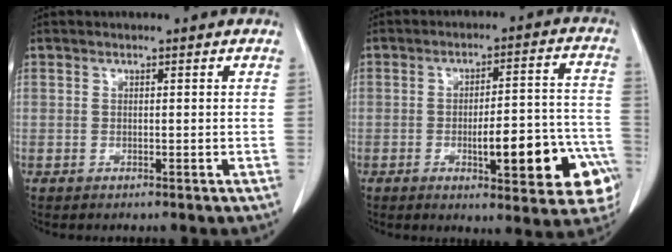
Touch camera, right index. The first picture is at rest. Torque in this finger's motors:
{"motor_torque": [0.69, -0.40, 0.35, 0.07]}